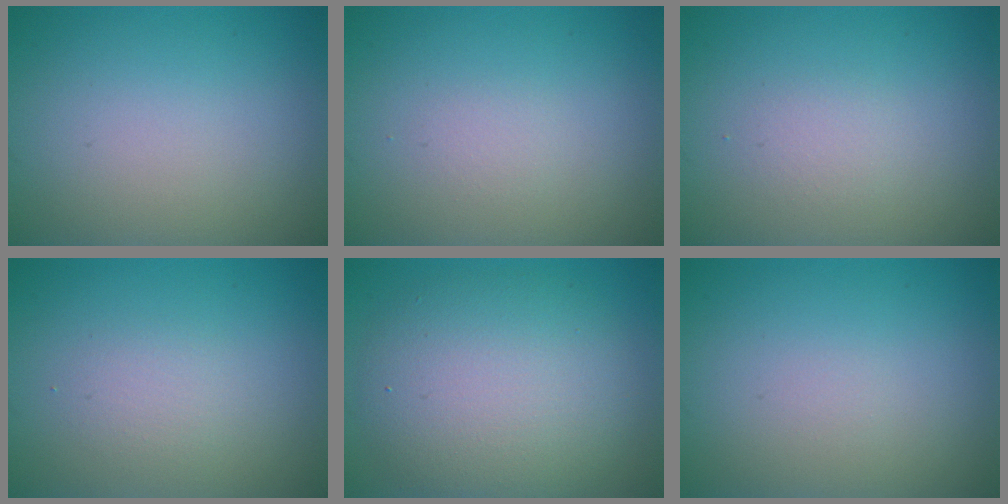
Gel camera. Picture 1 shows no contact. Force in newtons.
{"total": 0.7, "press": 0.7, "slide": 0.0}
{"total": 1.1, "press": 1.1, "slide": 0.1}
{"total": 1.4, "press": 1.4, "slide": 0.1}
{"total": 7.6, "press": 7.6, "slide": 0.2}
{"total": 0.0}